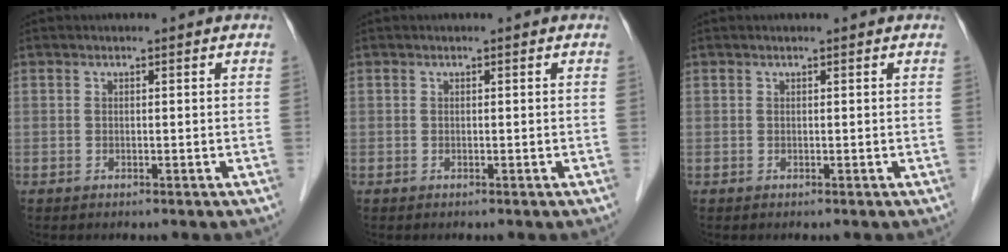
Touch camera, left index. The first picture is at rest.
{"total": 0.0}
{"total": 0.0}